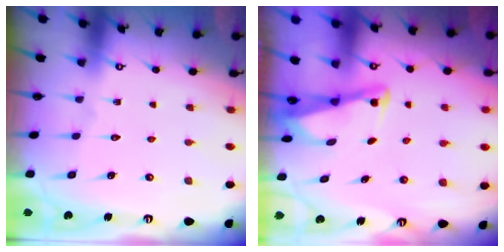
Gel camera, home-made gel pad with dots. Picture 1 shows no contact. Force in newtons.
{"total": 2.9, "press": 2.9, "slide": 0.4}